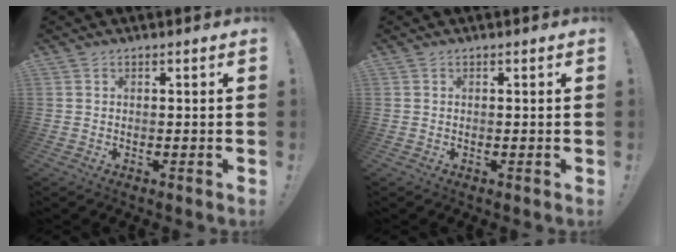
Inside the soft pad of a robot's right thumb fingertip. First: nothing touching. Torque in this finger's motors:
{"motor_torque": [-0.14, -0.07, 0.32, -0.21, 0.04]}